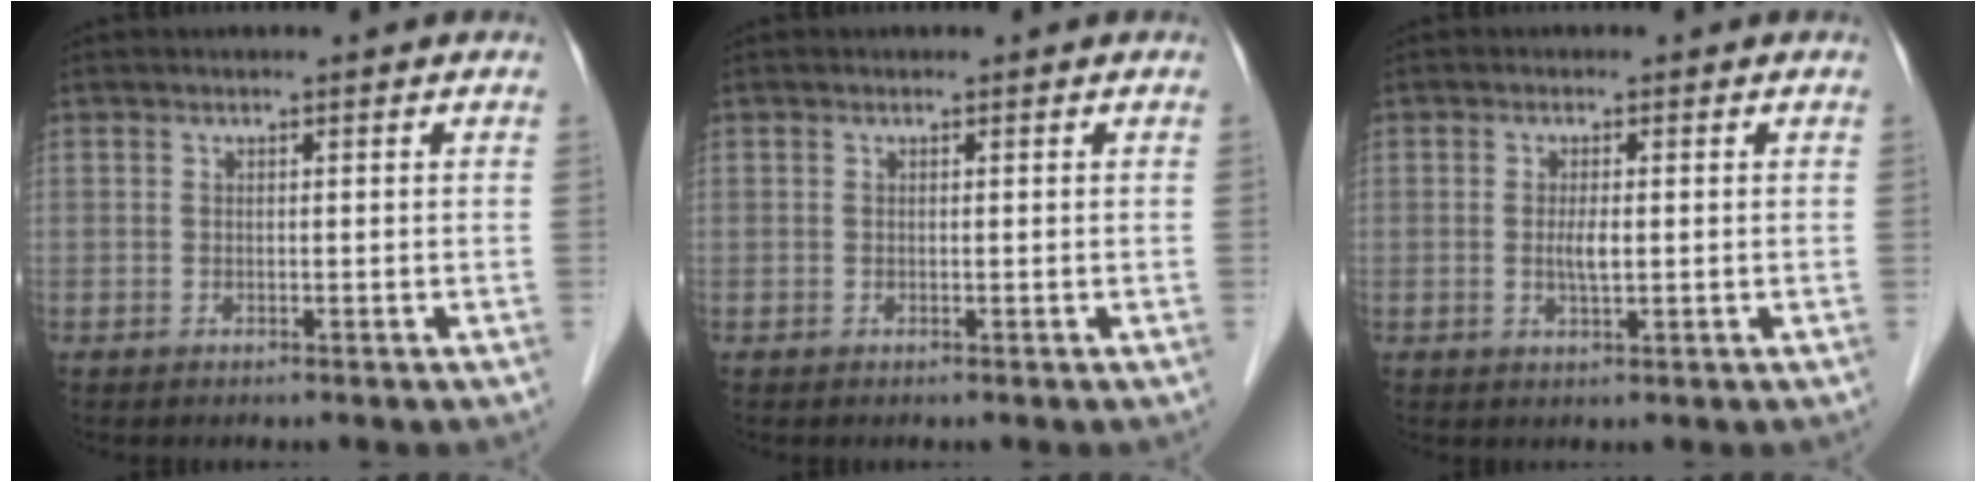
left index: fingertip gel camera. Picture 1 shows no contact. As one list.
[{"total": 0.0}, {"total": 2.2, "force": [-0.3, 0.6, 2.1], "torque": [-0.046, -0.005, -0.004]}]